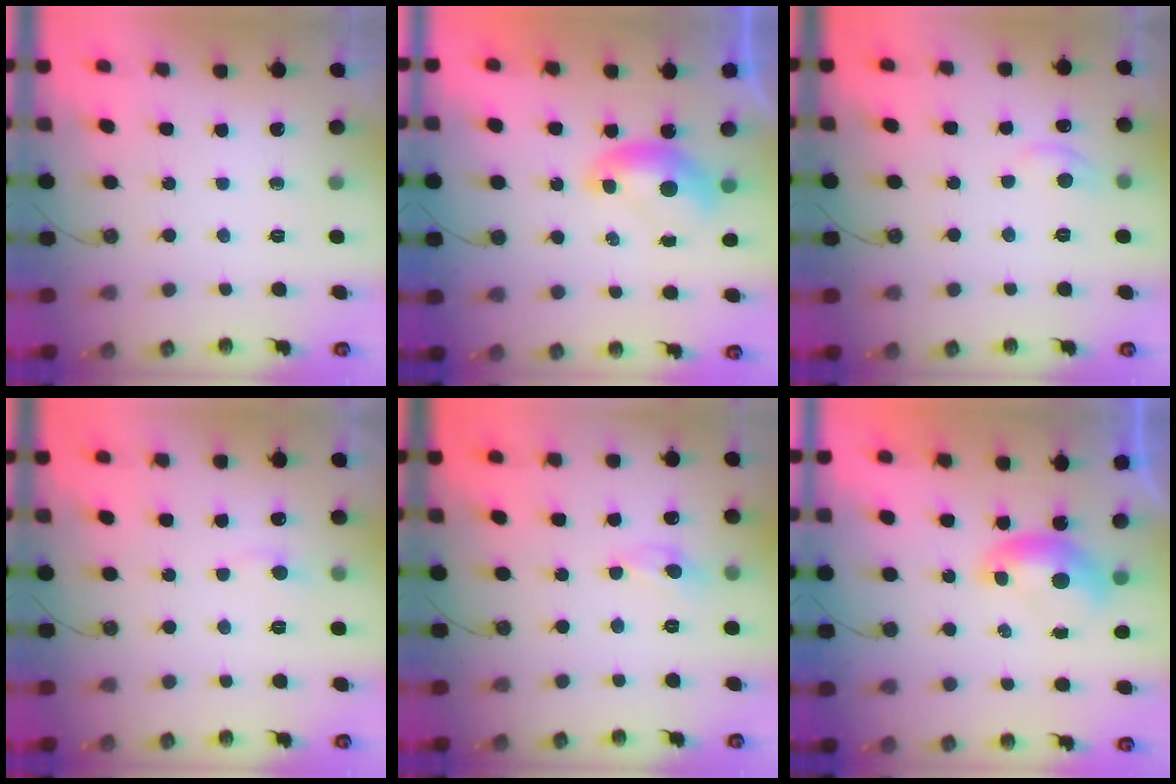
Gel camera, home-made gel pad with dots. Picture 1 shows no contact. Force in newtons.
{"total": 0.0}
{"total": 1.5, "press": 1.2, "slide": 1.0}
{"total": 0.7, "press": 0.3, "slide": 0.6}
{"total": 0.0}
{"total": 0.0}